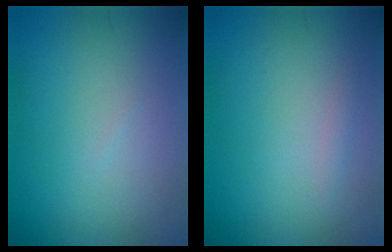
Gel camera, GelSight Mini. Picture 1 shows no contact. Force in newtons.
{"total": 0.6, "press": 0.6, "slide": 0.0}